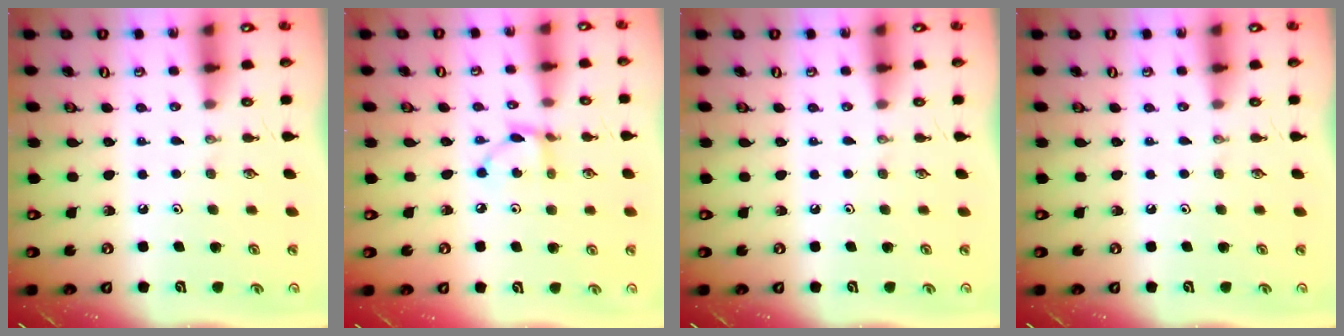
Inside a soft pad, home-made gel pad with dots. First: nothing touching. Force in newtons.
{"total": 4.6, "press": 4.6, "slide": 0.2}
{"total": 0.0}
{"total": 0.0}